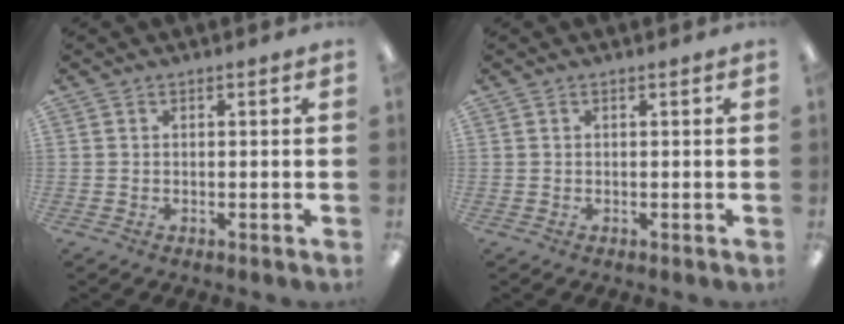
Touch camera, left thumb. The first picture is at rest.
{"total": 0.0}